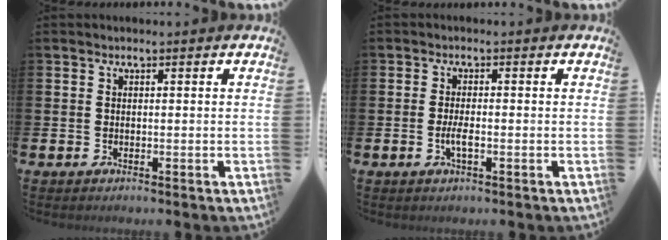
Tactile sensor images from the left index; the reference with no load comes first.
{"total": 2.2, "force": [-0.6, 0.6, 2.0], "torque": [-0.036, 0.000, -0.011]}